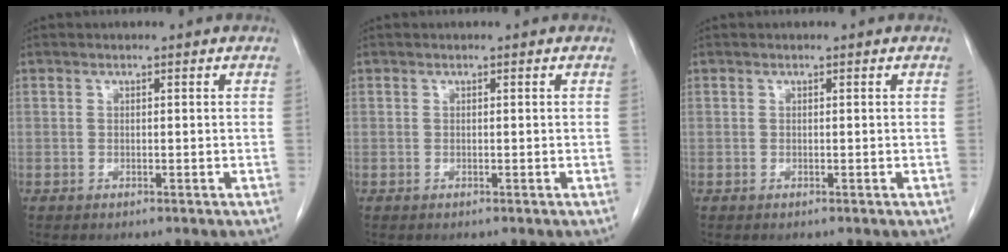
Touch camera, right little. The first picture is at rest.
{"total": 0.0}
{"total": 0.0}